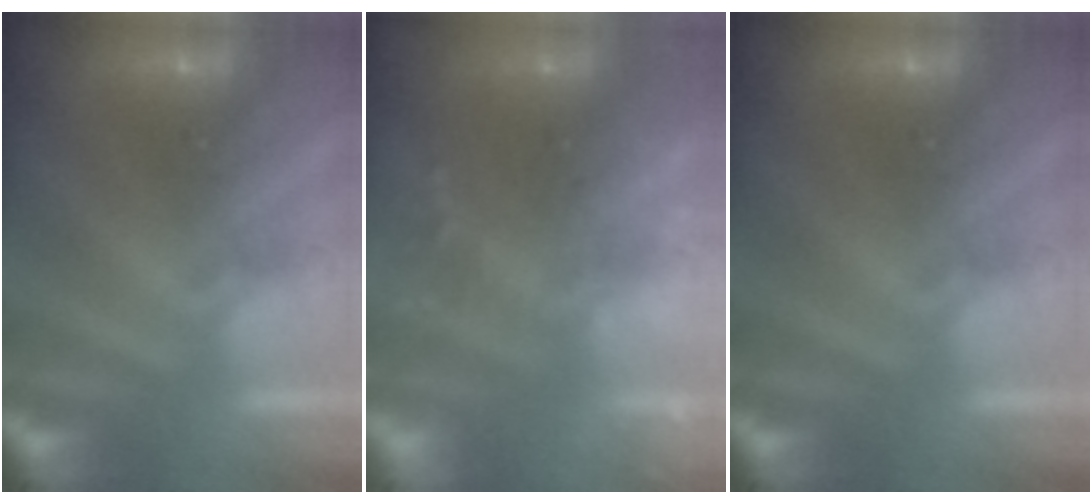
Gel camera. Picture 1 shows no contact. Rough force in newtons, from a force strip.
{"total": 7.1}
{"total": 0.0}